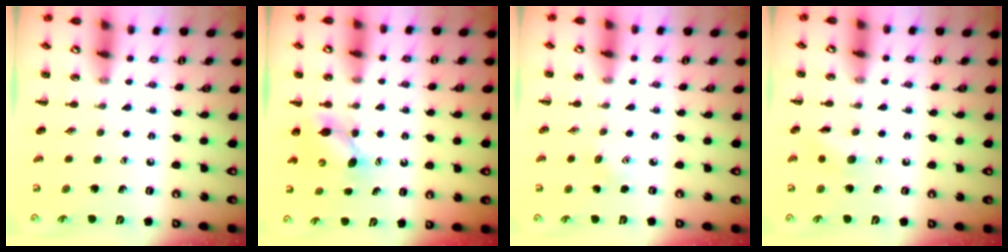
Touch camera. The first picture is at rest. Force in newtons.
{"total": 5.1, "press": 5.1, "slide": 0.6}
{"total": 3.2, "press": 3.1, "slide": 0.8}
{"total": 5.3, "press": 5.2, "slide": 1.3}